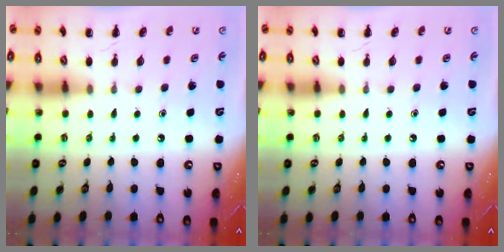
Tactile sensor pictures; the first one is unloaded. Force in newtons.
{"total": 0.0}